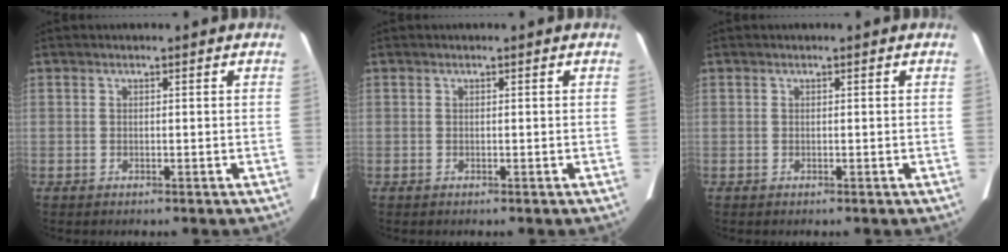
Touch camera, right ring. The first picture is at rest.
{"total": 0.0}
{"total": 0.0}